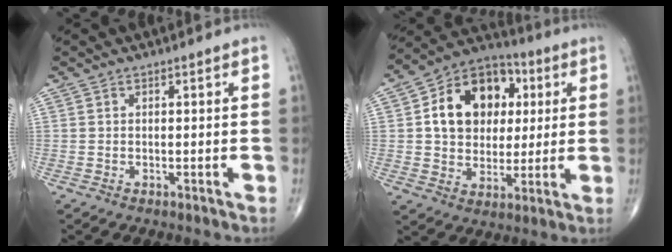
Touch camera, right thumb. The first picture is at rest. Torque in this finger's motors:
{"motor_torque": [0.51, 3.69, 0.80, -0.30, 0.14]}